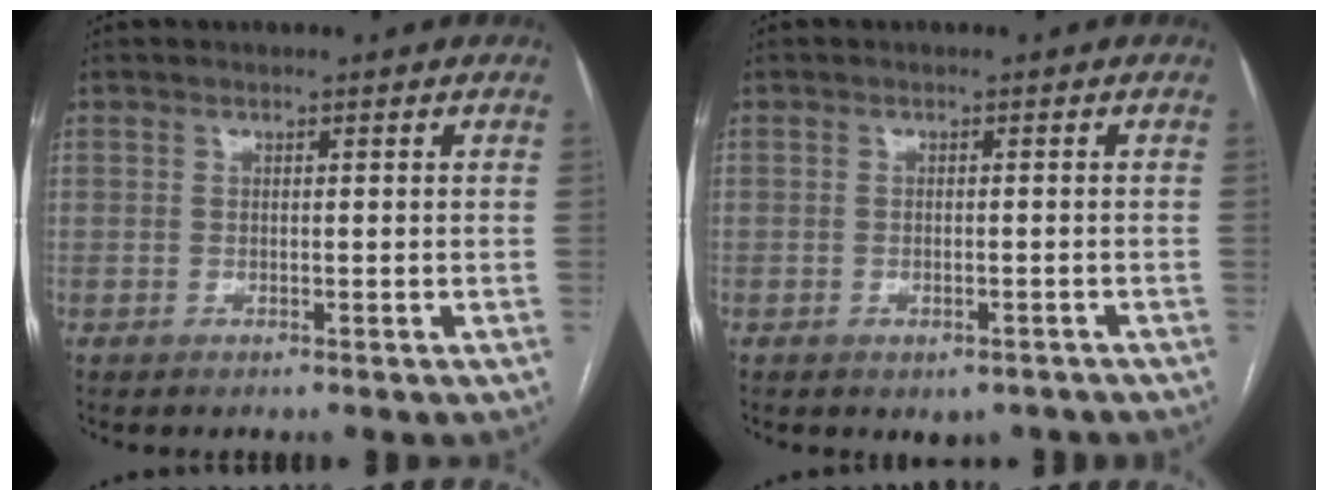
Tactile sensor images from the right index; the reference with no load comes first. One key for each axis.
{"total": 2.8, "fx": -1.9, "fy": 1.7, "fz": 1.1, "tx": -0.003, "ty": 0.002, "tz": -0.018}